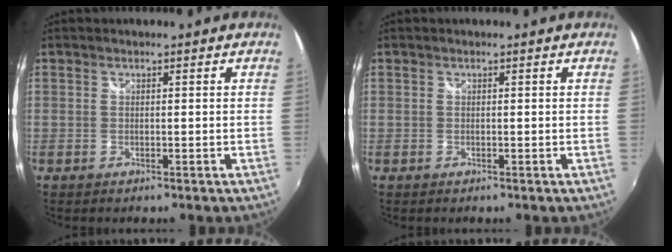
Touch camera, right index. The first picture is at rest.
{"total": 0.0}